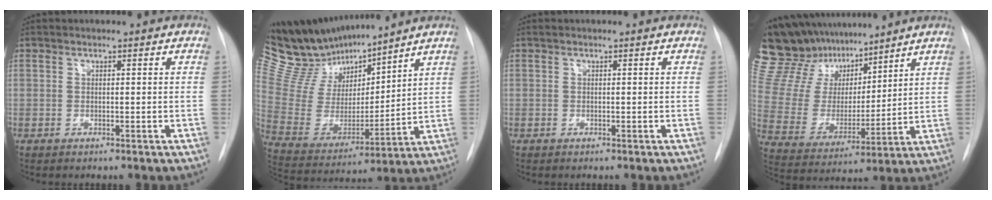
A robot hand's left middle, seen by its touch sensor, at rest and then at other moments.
{"total": 17.9, "force": [16.3, 3.5, 6.4], "torque": [-0.128, -0.007, 0.311]}
{"total": 0.0}
{"total": 17.9, "force": [15.1, 7.0, 6.6], "torque": [-0.125, 0.030, 0.285]}